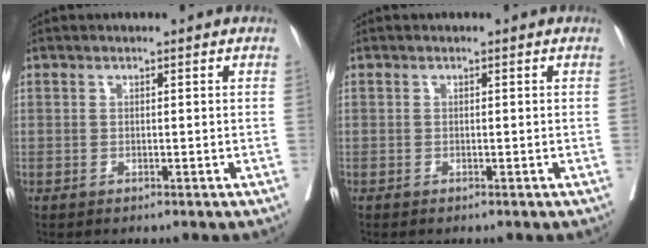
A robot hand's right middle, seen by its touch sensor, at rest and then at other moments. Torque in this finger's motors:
{"motor_torque": [1.08, -1.06, -0.26, -0.21]}